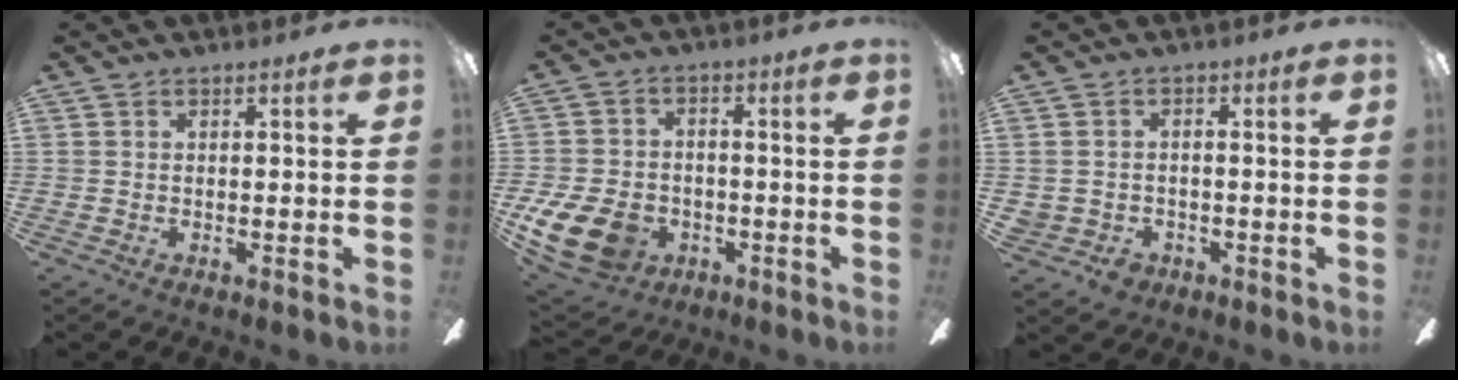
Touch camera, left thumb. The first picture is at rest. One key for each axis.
{"total": 13.3, "fx": -5.6, "fy": 9.4, "fz": 7.4, "tx": -0.162, "ty": 0.033, "tz": -0.098}
{"total": 3.6, "fx": -1.3, "fy": 3.3, "fz": 0.6, "tx": -0.014, "ty": 0.014, "tz": -0.023}